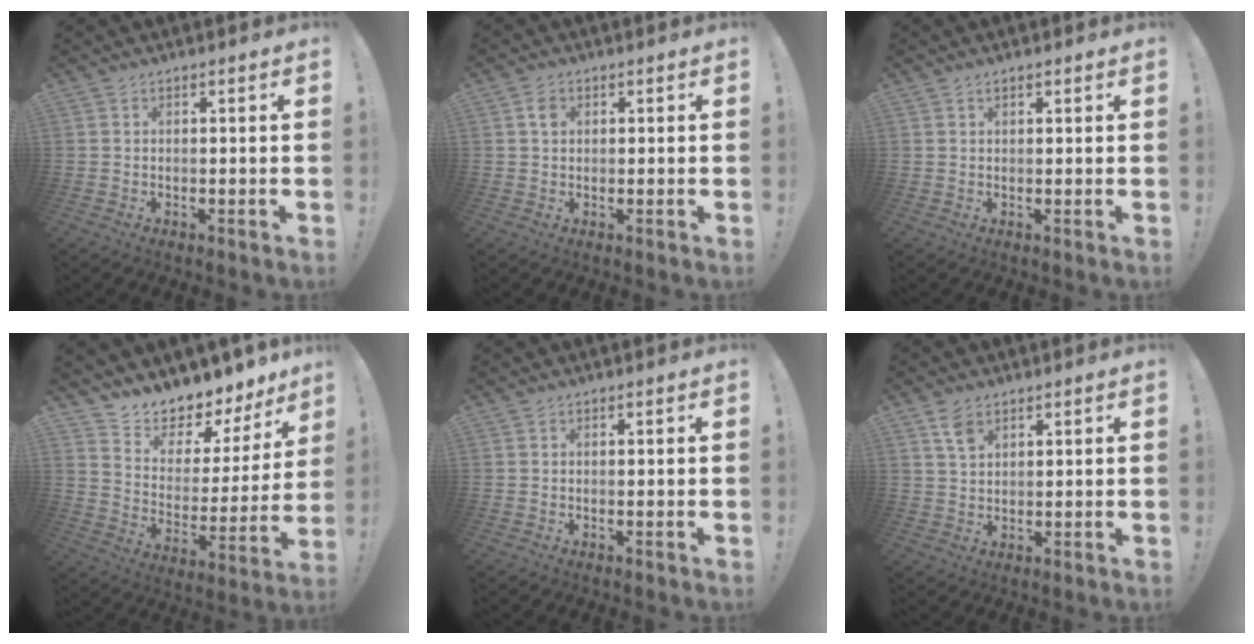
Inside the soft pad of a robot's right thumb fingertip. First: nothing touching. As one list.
[{"total": 2.4, "force": [0.8, 1.9, 1.4], "torque": [-0.006, -0.004, 0.009]}, {"total": 1.3, "force": [1.0, 0.5, 0.7], "torque": [-0.006, -0.003, 0.018]}, {"total": 8.5, "force": [8.0, 2.8, 1.1], "torque": [-0.020, -0.094, 0.136]}, {"total": 0.0}, {"total": 4.8, "force": [3.0, 2.5, 2.8], "torque": [-0.039, -0.015, 0.053]}]